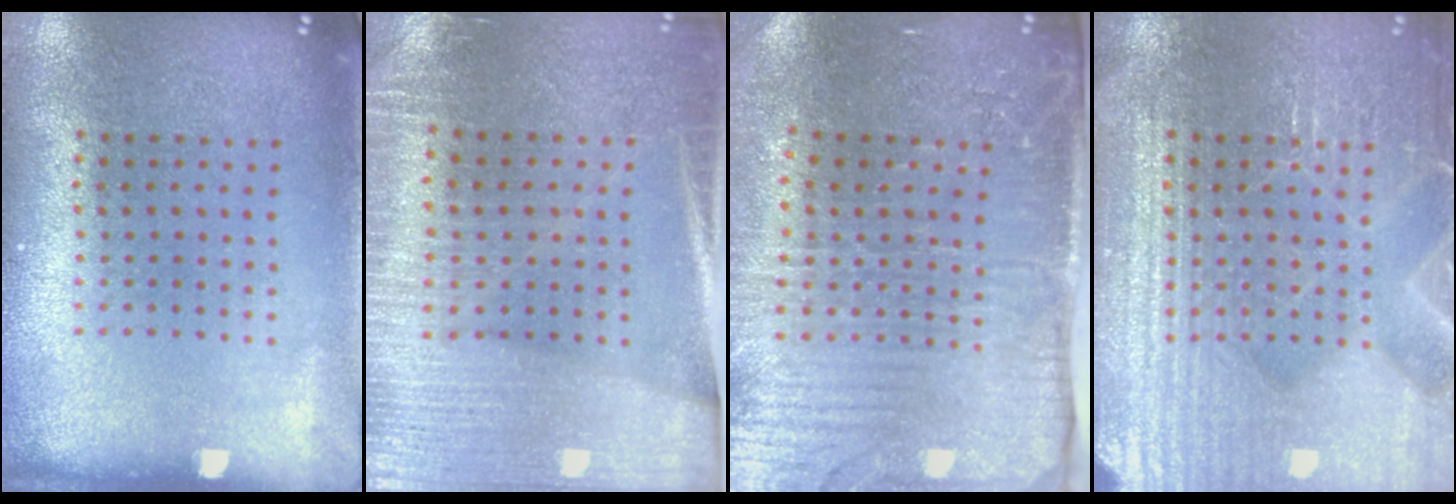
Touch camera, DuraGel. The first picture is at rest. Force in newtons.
{"total": 3.4, "press": 3.0, "slide": 1.5}
{"total": 4.4, "press": 3.7, "slide": 2.5}
{"total": 4.3, "press": 4.3, "slide": 0.6}